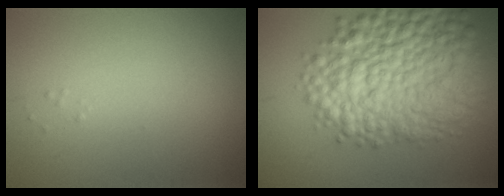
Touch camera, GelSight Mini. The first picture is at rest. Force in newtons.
{"total": 11.1, "press": 11.1, "slide": 0.3}